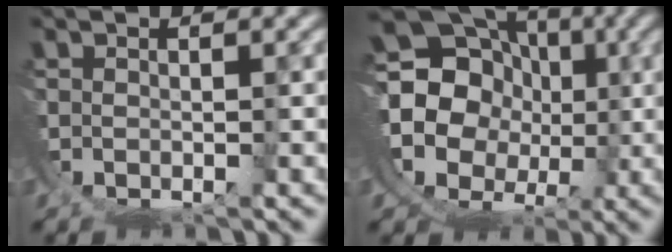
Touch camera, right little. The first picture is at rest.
{"total": 20.9, "force": [-0.1, 18.2, 10.3], "torque": [-0.254, -0.067, -0.005]}